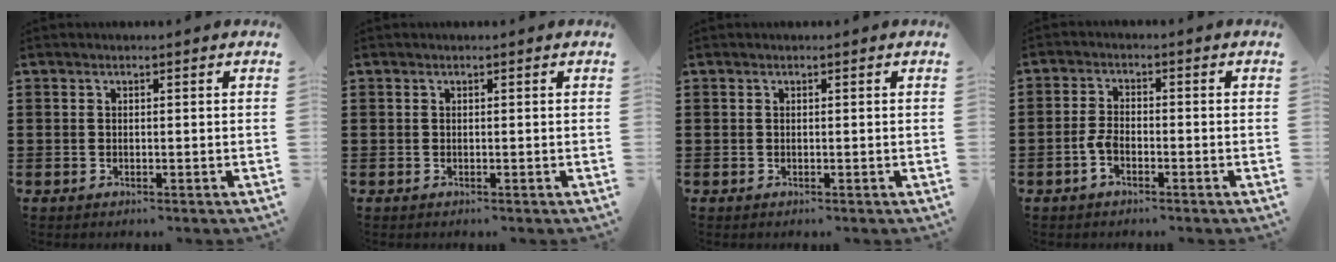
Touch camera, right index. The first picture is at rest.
{"total": 0.0}
{"total": 0.0}
{"total": 3.1, "force": [-1.5, 1.5, 2.3], "torque": [-0.065, -0.003, -0.034]}